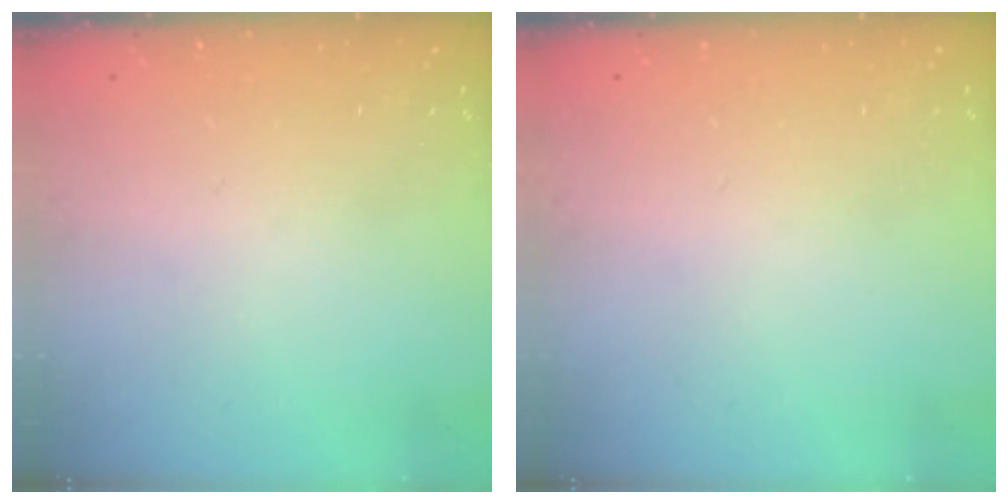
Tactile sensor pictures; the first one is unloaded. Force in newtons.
{"total": 0.0}